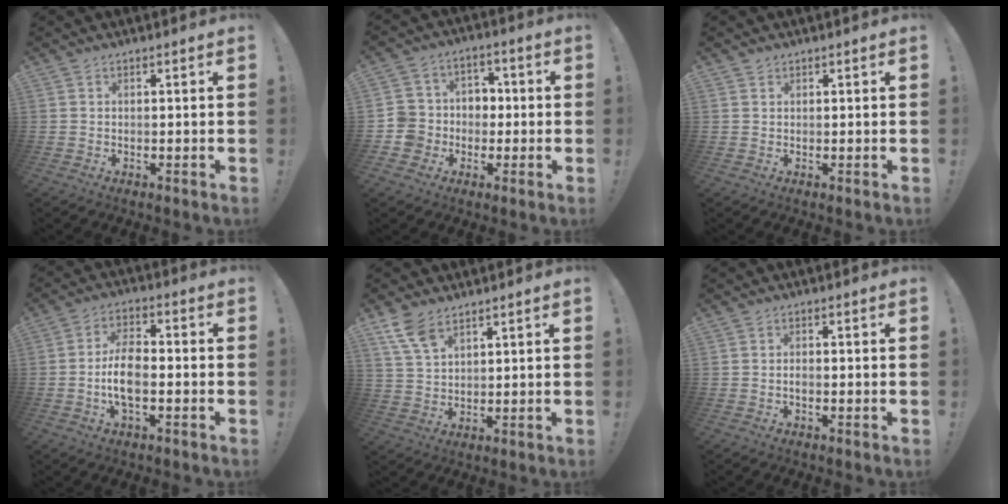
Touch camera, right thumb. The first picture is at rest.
{"total": 9.9, "force": [-2.7, 9.2, 2.3], "torque": [-0.042, 0.035, -0.043]}
{"total": 0.9, "force": [0.7, 0.5, 0.1], "torque": [0.004, -0.002, 0.013]}
{"total": 9.4, "force": [-2.3, 4.6, 7.9], "torque": [-0.155, 0.008, -0.040]}
{"total": 7.7, "force": [5.1, 3.7, 4.4], "torque": [-0.086, -0.018, 0.100]}
{"total": 1.2, "force": [-0.7, 0.4, 0.8], "torque": [-0.022, 0.005, -0.012]}